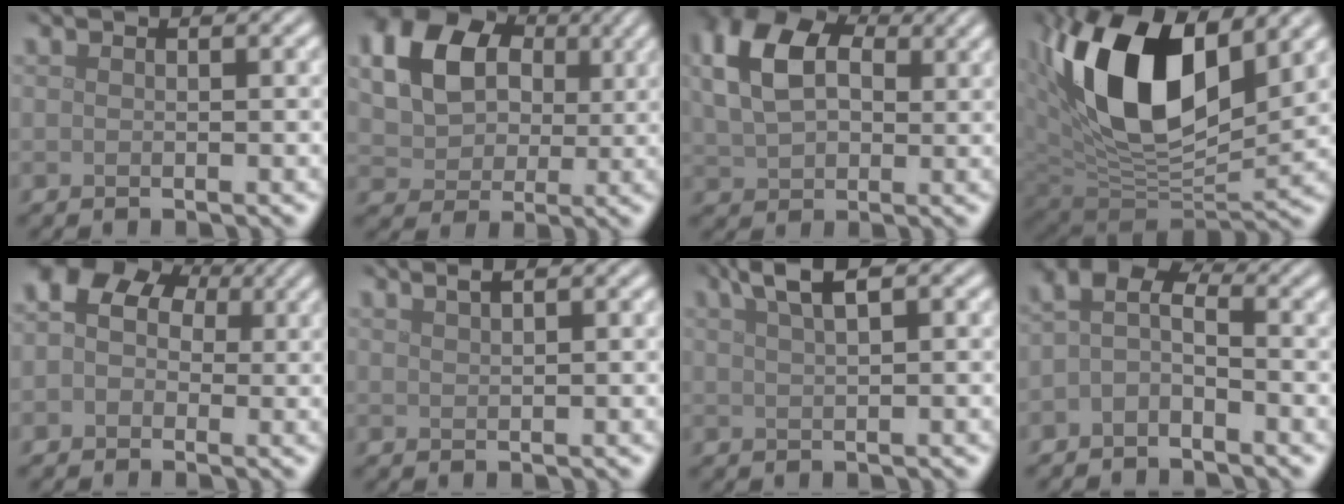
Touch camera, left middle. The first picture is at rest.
{"total": 14.5, "force": [5.4, 11.1, 7.6], "torque": [-0.166, 0.031, 0.104]}
{"total": 8.5, "force": [2.8, 5.7, 5.6], "torque": [-0.139, 0.018, 0.051]}
{"total": 15.0, "force": [5.0, 8.0, 11.7], "torque": [-0.217, 0.005, 0.091]}
{"total": 7.0, "force": [1.5, 5.8, 3.6], "torque": [-0.049, 0.034, -0.019]}
{"total": 1.6, "force": [1.1, 0.5, 1.1], "torque": [-0.005, 0.001, 0.010]}
{"total": 3.3, "force": [1.9, 0.9, 2.5], "torque": [-0.035, 0.011, 0.034]}
{"total": 2.9, "force": [-1.0, 1.5, 2.2], "torque": [-0.046, 0.009, -0.031]}